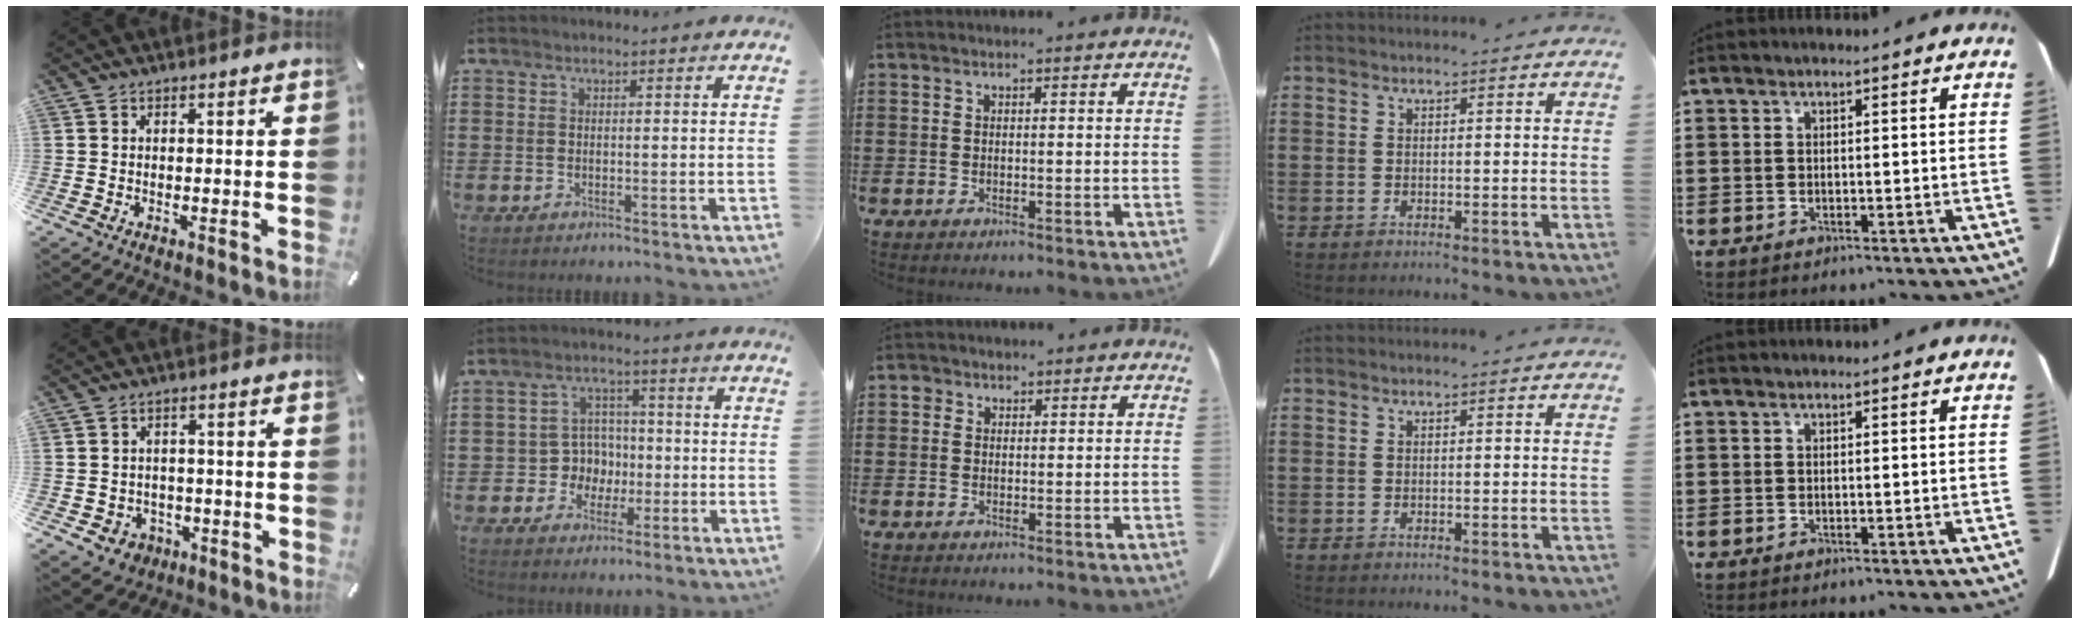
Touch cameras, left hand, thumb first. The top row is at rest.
{"thumb": {"total": 5.0, "force": [-1.9, 4.4, 1.3], "torque": [-0.024, 0.012, -0.035]}, "index": {"total": 5.4, "force": [-1.0, 5.1, 1.5], "torque": [-0.047, 0.014, -0.018]}, "middle": {"total": 1.4, "force": [0.8, 1.1, 0.3], "torque": [-0.003, -0.001, 0.015]}}